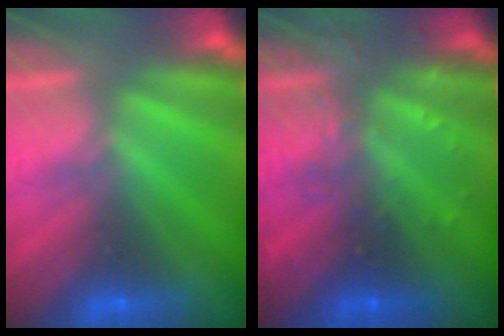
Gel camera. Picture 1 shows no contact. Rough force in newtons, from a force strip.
{"total": 2.9}